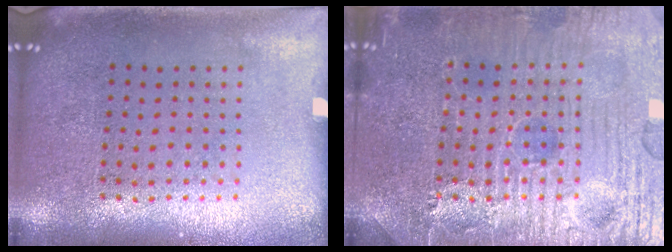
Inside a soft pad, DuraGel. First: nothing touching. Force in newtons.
{"total": 7.6, "press": 7.5, "slide": 0.8}